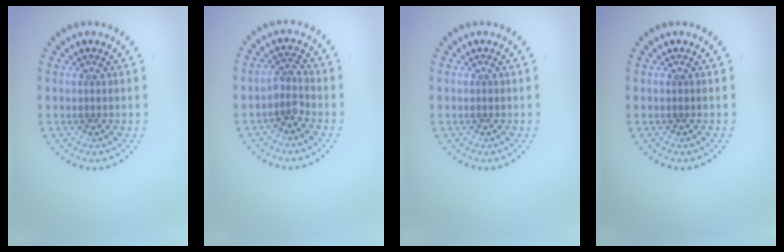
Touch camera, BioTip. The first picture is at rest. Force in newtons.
{"total": 1.7, "press": 1.2, "slide": 1.1}
{"total": 0.0}
{"total": 0.0}